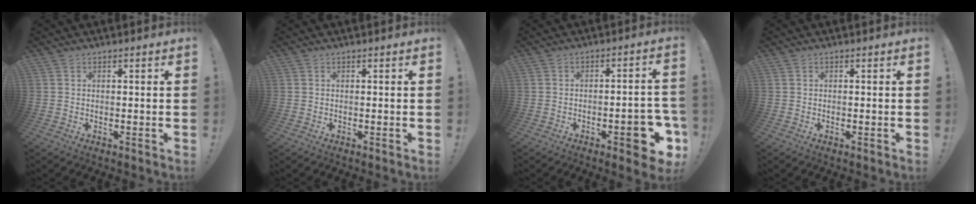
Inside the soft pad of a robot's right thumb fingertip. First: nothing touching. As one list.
[{"total": 0.0}, {"total": 9.7, "force": [-4.7, 3.3, 7.9], "torque": [-0.089, 0.019, -0.072]}, {"total": 0.0}]